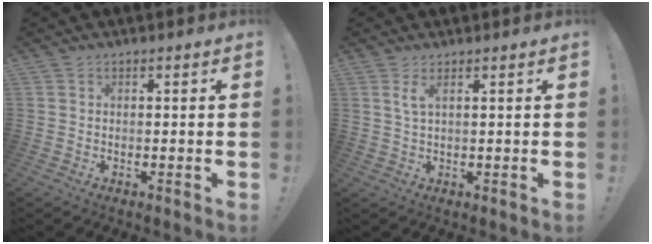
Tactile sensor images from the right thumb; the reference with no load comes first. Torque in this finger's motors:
{"motor_torque": [-0.22, 0.22, 0.33, 0.36, 0.10]}